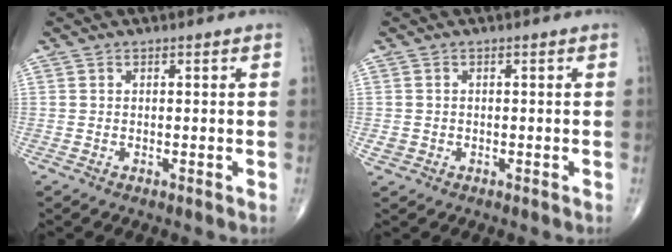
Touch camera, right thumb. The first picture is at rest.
{"total": 1.5, "force": [-0.3, 1.4, 0.5], "torque": [-0.008, 0.002, -0.001]}